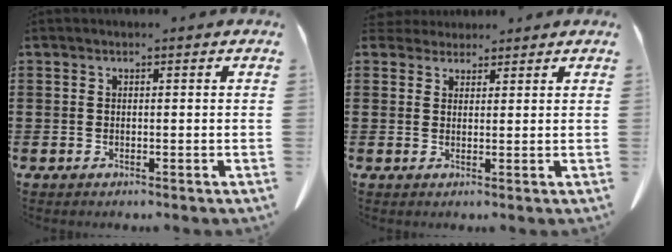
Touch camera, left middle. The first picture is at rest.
{"total": 2.3, "force": [2.0, 1.0, 0.2], "torque": [-0.002, 0.003, 0.038]}